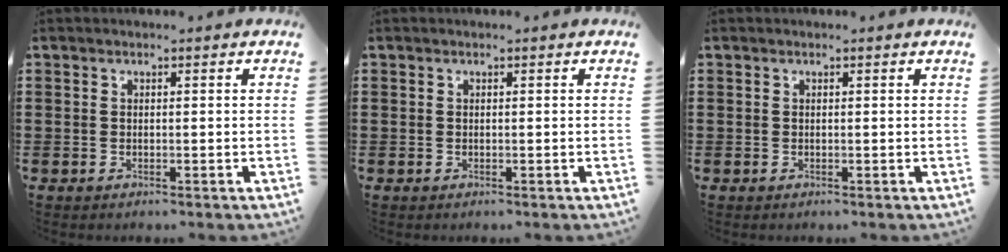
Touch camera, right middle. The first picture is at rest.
{"total": 0.0}
{"total": 0.0}